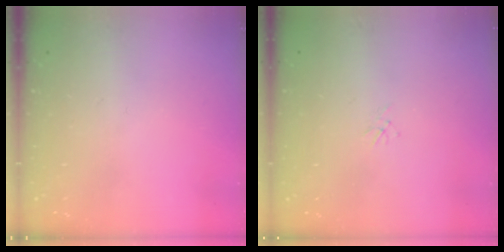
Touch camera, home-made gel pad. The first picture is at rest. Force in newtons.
{"total": 1.1, "press": 1.0, "slide": 0.3}